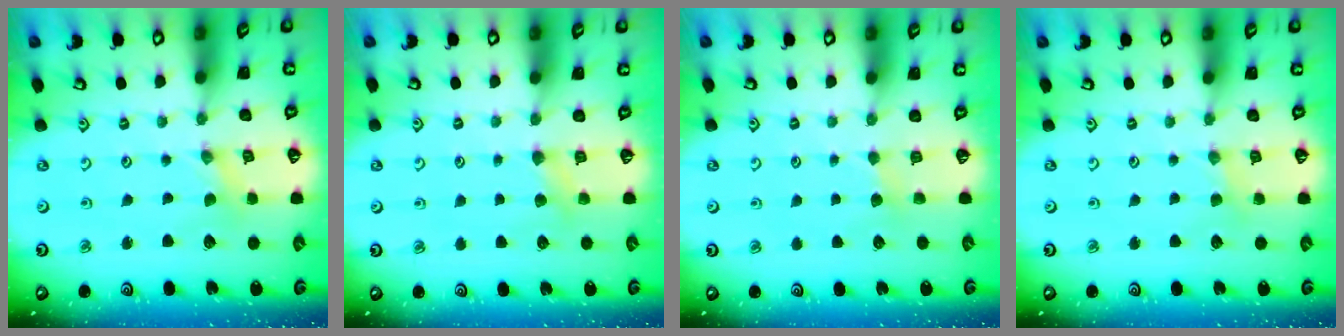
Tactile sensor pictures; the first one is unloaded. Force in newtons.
{"total": 3.8, "press": 3.7, "slide": 0.6}
{"total": 2.9, "press": 2.9, "slide": 0.3}
{"total": 2.3, "press": 2.3, "slide": 0.3}